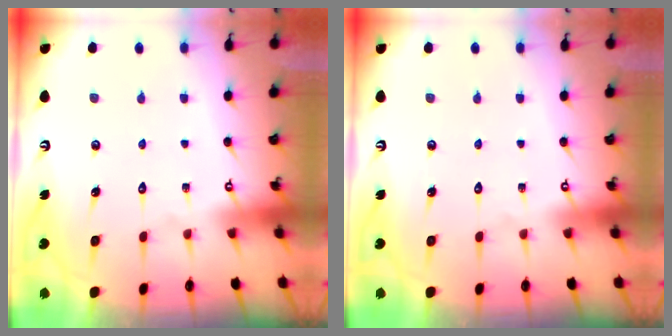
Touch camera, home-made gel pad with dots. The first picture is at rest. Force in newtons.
{"total": 0.0}